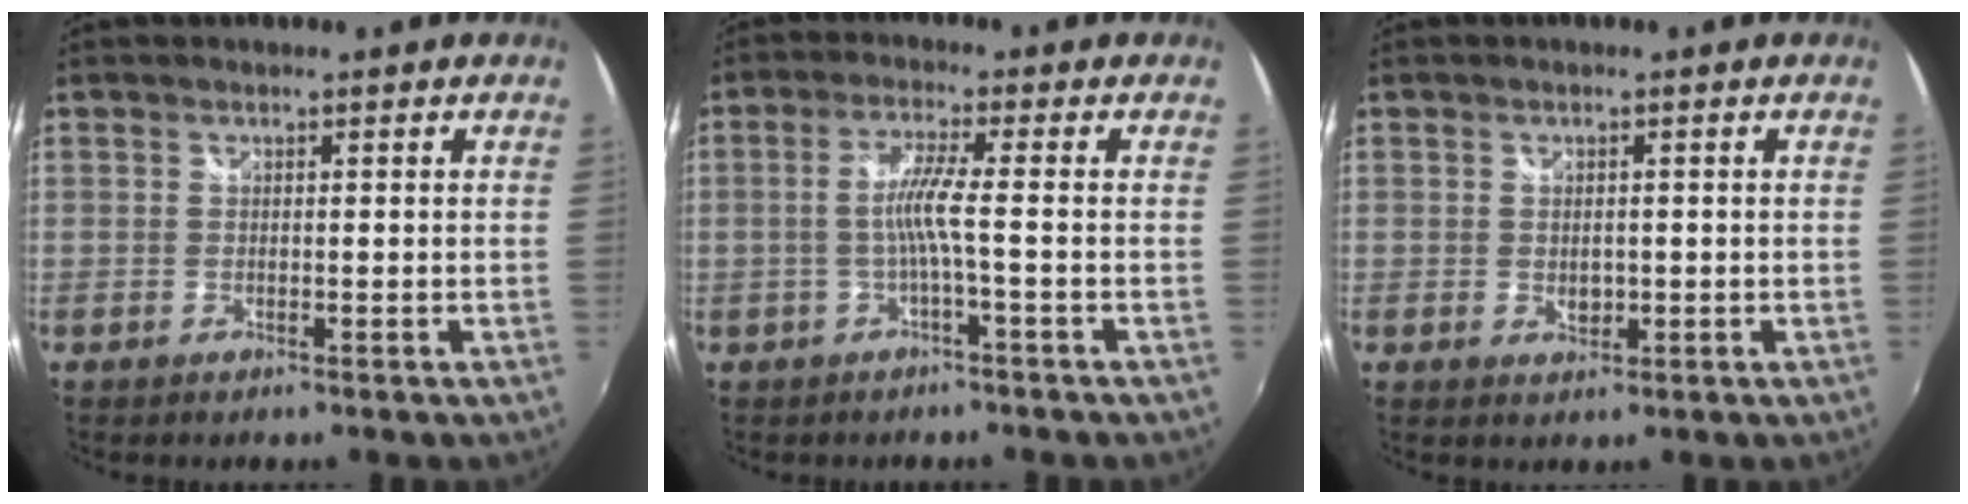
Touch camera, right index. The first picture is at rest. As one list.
[{"total": 4.5, "force": [-1.2, -1.0, 4.3], "torque": [-0.093, 0.000, -0.020]}, {"total": 2.4, "force": [-0.3, 1.8, 1.5], "torque": [-0.024, -0.003, -0.003]}]